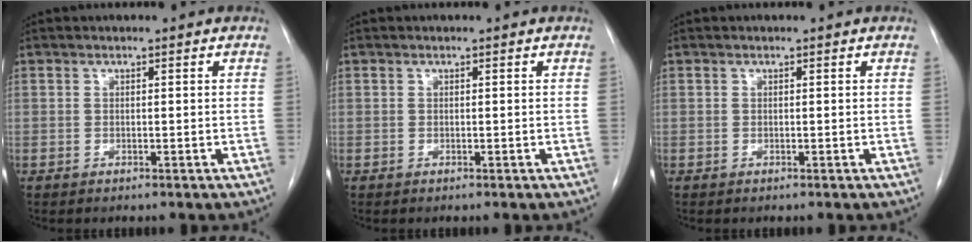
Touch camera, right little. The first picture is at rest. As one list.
[{"total": 0.0}, {"total": 0.0}]